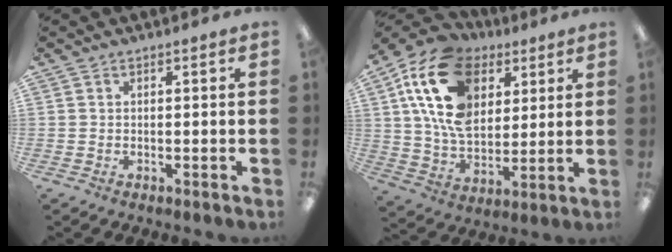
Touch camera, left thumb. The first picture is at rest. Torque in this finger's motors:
{"motor_torque": [0.17, 1.18, 1.77, -1.00, 0.23]}